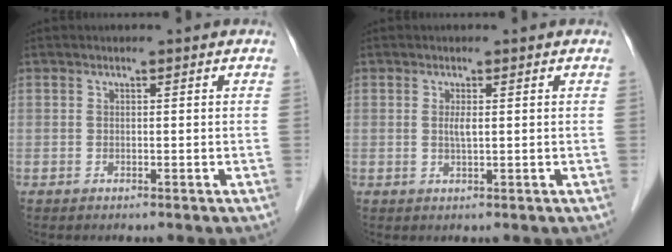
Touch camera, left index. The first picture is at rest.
{"total": 1.3, "force": [0.3, 0.1, 1.3], "torque": [-0.032, -0.001, 0.006]}